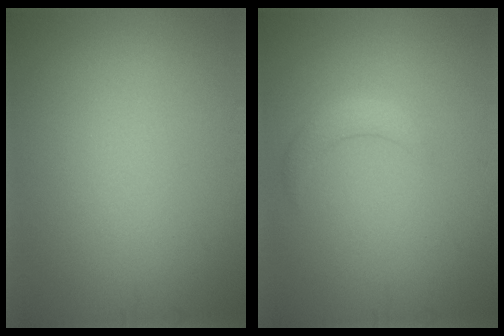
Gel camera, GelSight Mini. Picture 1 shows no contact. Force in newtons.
{"total": 1.7, "press": 1.7, "slide": 0.0}